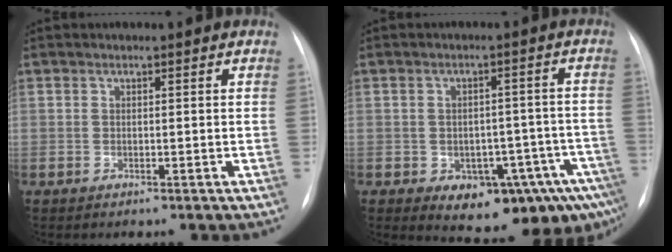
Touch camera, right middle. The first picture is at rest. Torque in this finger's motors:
{"motor_torque": [-0.15, -0.11, 0.05, 0.02]}